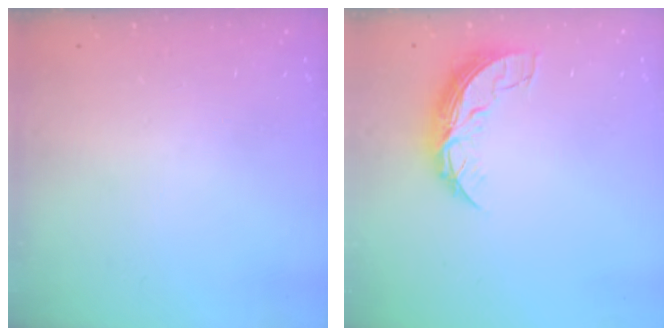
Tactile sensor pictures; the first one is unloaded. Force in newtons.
{"total": 8.0, "press": 8.0, "slide": 0.5}